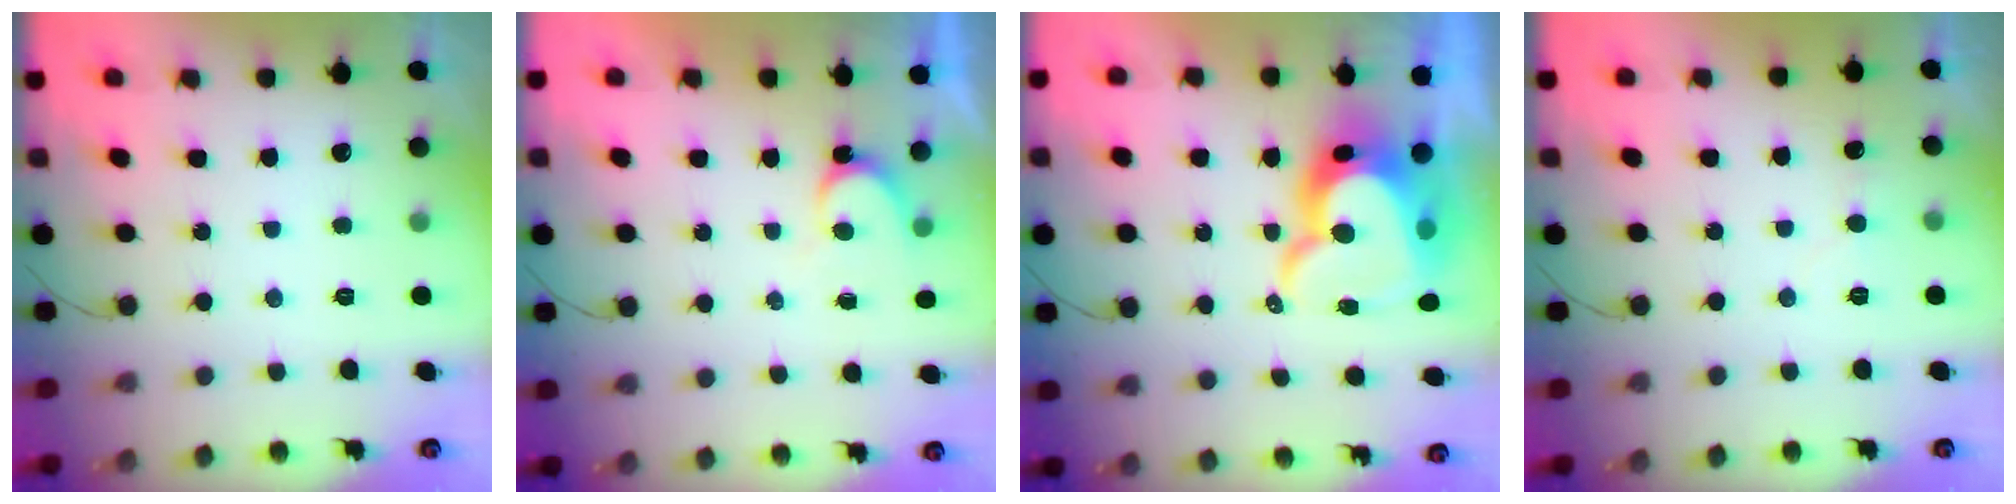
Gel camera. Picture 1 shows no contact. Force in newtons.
{"total": 5.4, "press": 5.3, "slide": 0.4}
{"total": 18.6, "press": 18.6, "slide": 1.3}
{"total": 5.3, "press": 5.3, "slide": 0.5}